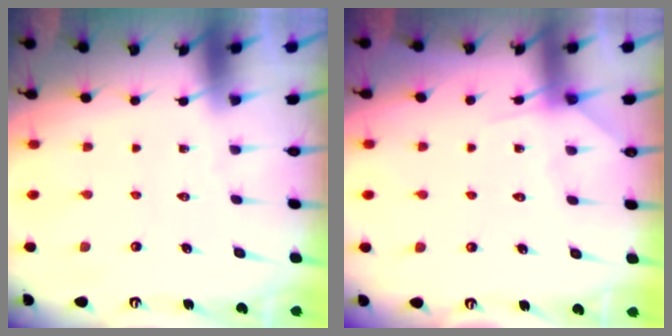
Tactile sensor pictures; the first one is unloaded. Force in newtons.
{"total": 5.5, "press": 5.5, "slide": 0.5}